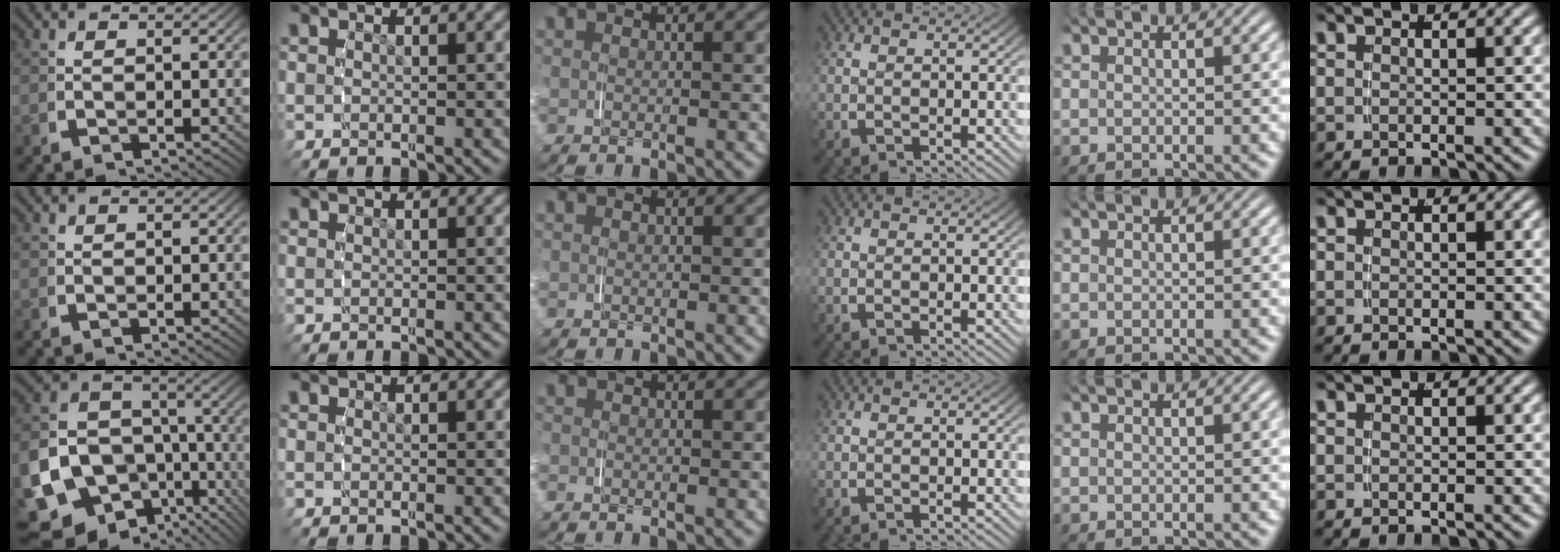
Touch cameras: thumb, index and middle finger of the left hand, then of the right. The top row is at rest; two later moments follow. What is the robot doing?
{"motion": "grasp_and_lifting", "object": "napkin"}